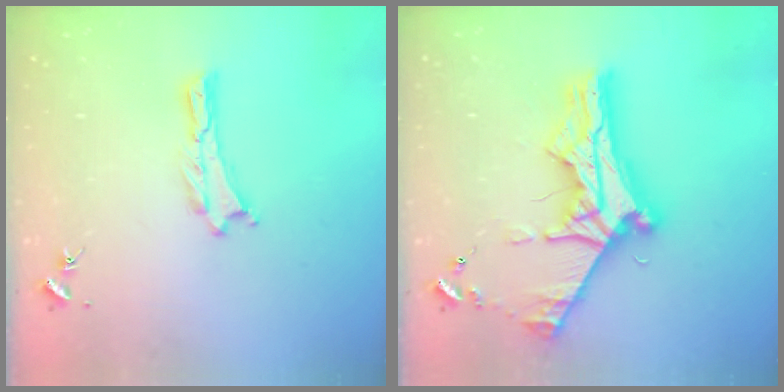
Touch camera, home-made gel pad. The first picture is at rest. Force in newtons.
{"total": 10.9, "press": 10.8, "slide": 1.0}